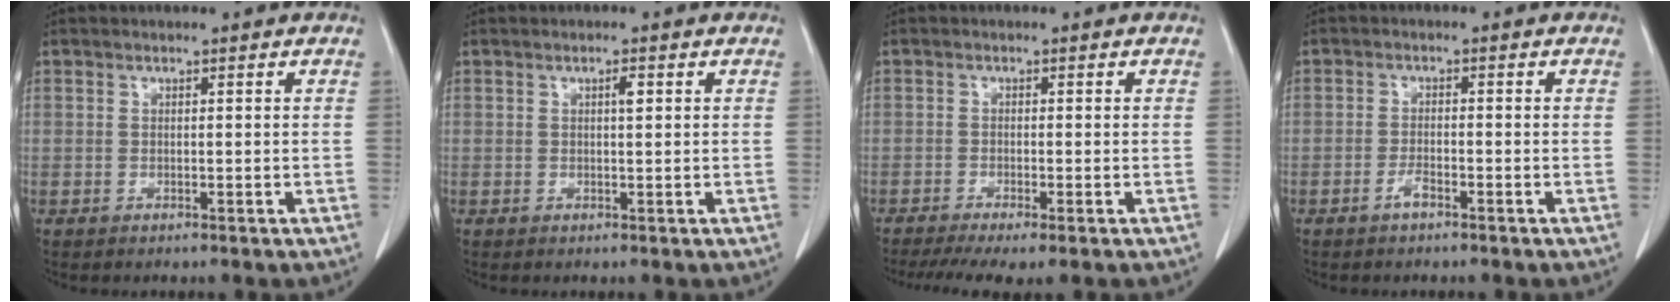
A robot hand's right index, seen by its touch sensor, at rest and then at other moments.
{"total": 1.2, "force": [0.4, 0.2, 1.1], "torque": [-0.020, 0.002, 0.006]}
{"total": 6.4, "force": [-4.6, 0.7, 4.3], "torque": [-0.070, -0.012, -0.076]}
{"total": 1.8, "force": [-1.2, 0.4, 1.3], "torque": [-0.024, 0.001, -0.020]}